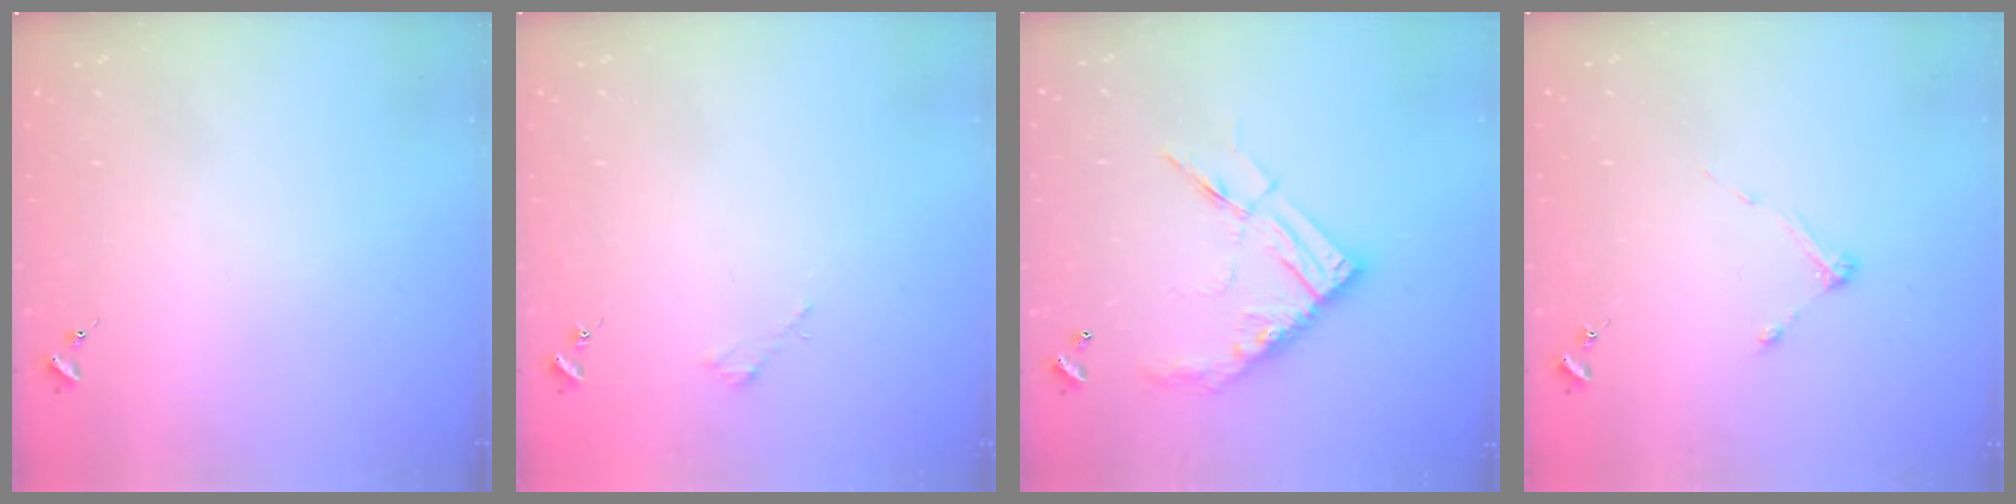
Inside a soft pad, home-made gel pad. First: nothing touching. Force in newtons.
{"total": 1.8, "press": 1.8, "slide": 0.2}
{"total": 15.8, "press": 15.7, "slide": 1.4}
{"total": 4.9, "press": 4.9, "slide": 0.7}